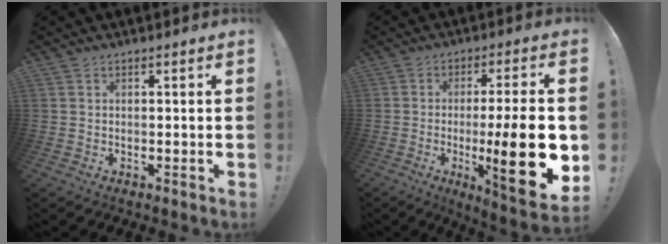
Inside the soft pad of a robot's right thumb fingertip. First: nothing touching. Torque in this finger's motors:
{"motor_torque": [1.97, 3.03, 2.27, -0.50, 0.30]}